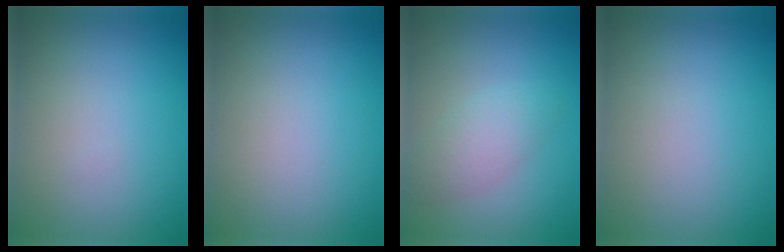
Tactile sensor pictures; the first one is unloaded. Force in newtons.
{"total": 0.0}
{"total": 2.7, "press": 2.7, "slide": 0.1}
{"total": 0.0}